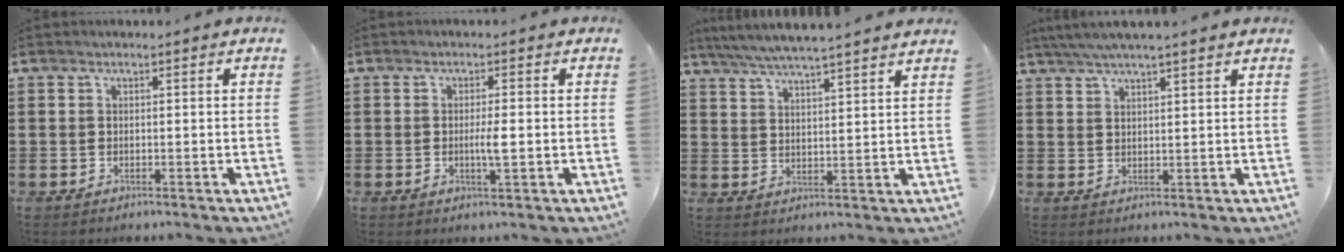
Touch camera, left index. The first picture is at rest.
{"total": 2.8, "force": [-0.4, 0.4, 2.8], "torque": [-0.051, -0.003, -0.007]}
{"total": 4.9, "force": [4.6, -0.4, 1.6], "torque": [-0.047, -0.022, 0.081]}
{"total": 3.8, "force": [3.2, -0.3, 1.9], "torque": [-0.044, -0.003, 0.059]}